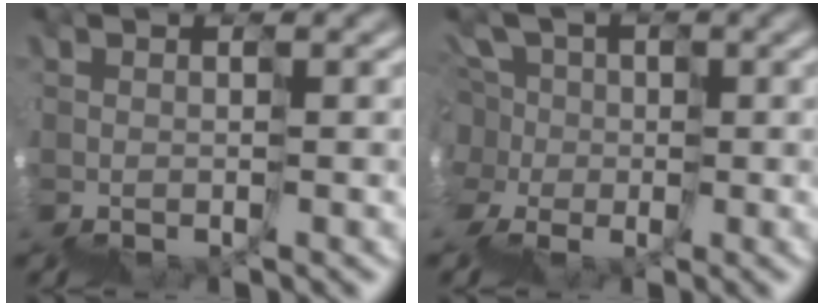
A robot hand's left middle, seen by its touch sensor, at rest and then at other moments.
{"total": 2.8, "force": [0.1, 2.7, -0.9], "torque": [0.026, 0.031, -0.007]}